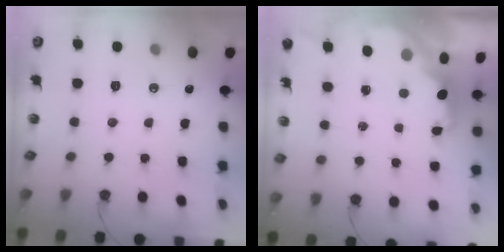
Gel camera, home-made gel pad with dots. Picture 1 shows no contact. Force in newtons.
{"total": 2.2, "press": 2.0, "slide": 0.8}